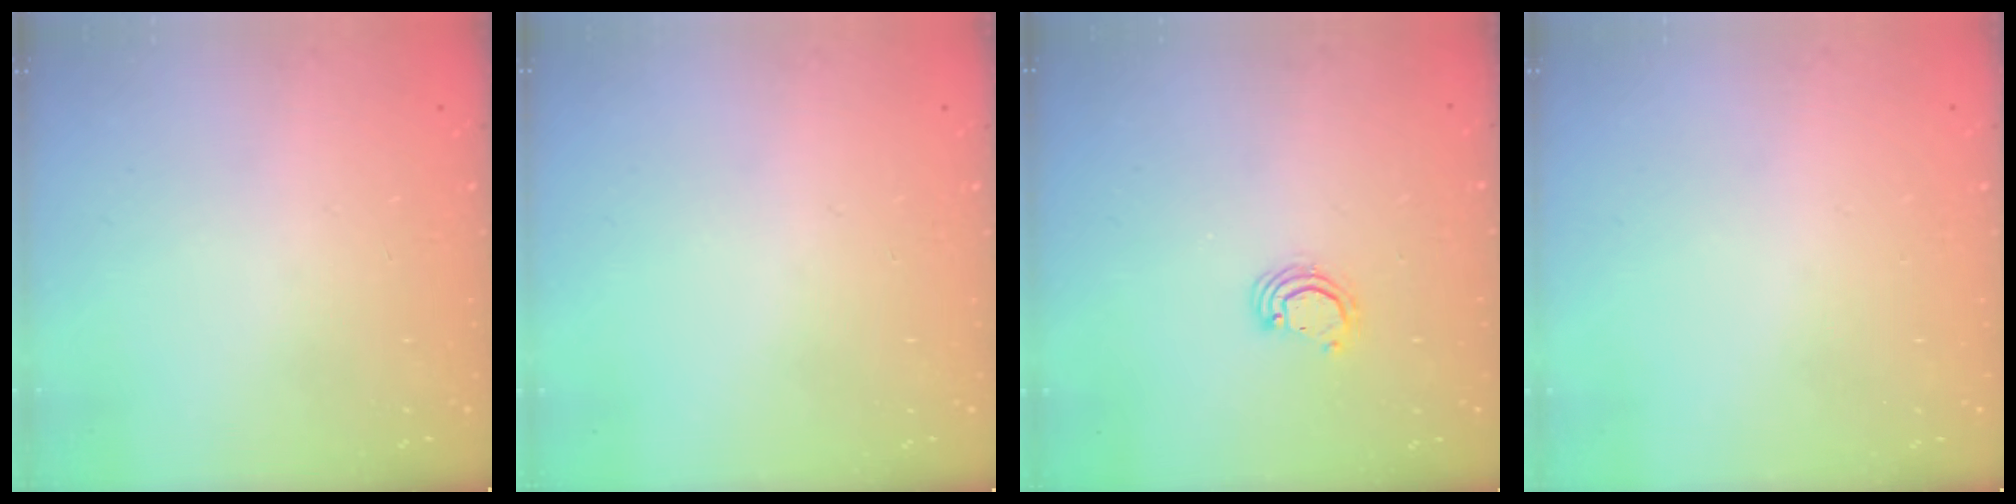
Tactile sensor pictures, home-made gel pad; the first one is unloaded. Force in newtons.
{"total": 0.0}
{"total": 3.0, "press": 3.0, "slide": 0.3}
{"total": 0.0}